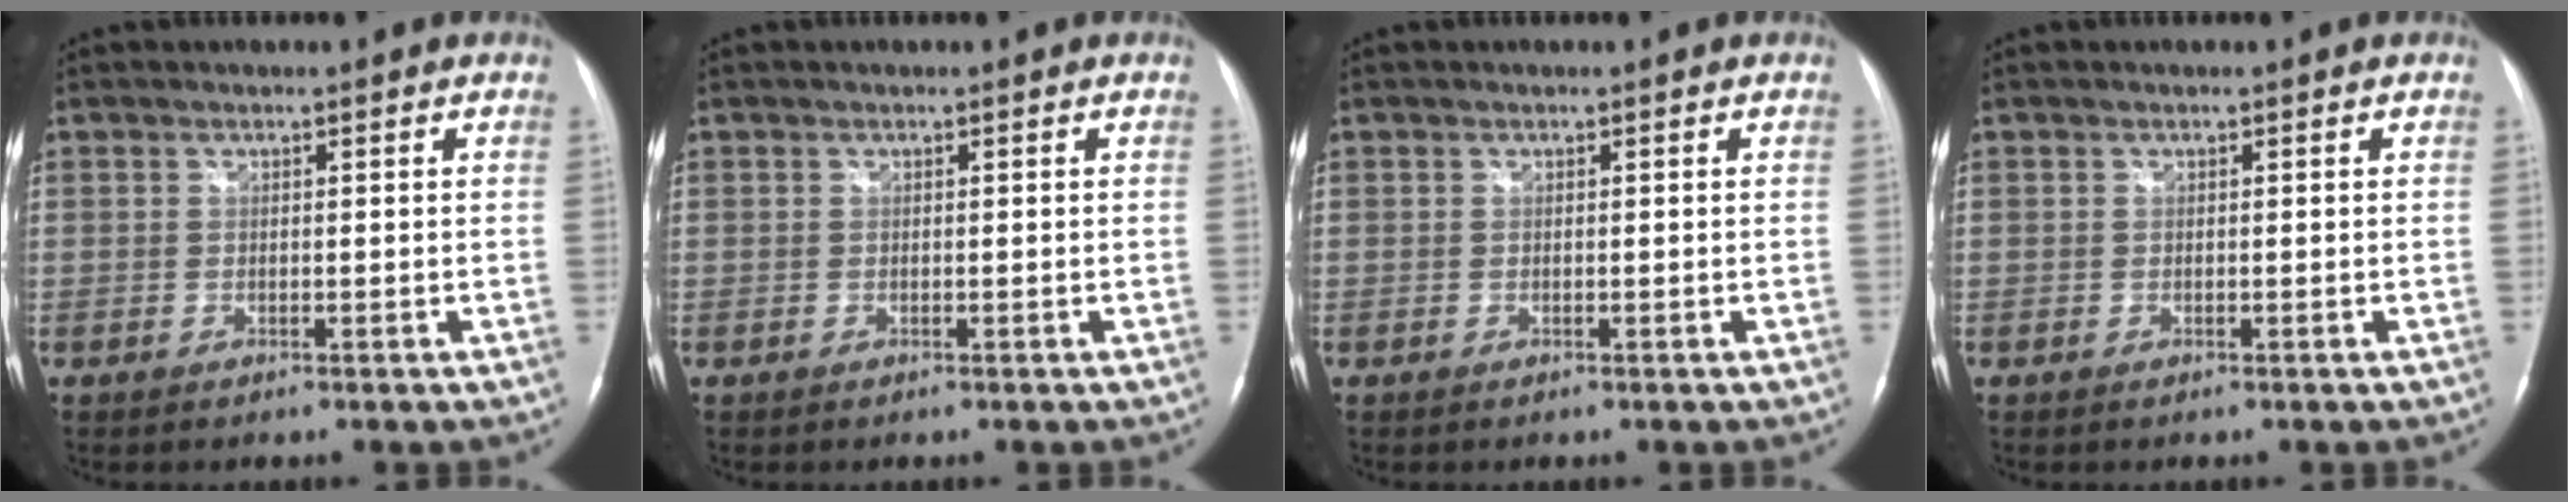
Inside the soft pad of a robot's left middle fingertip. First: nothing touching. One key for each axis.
{"total": 0.0}
{"total": 0.0}
{"total": 0.0}